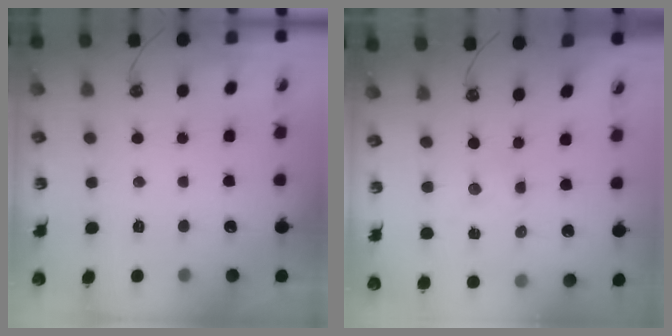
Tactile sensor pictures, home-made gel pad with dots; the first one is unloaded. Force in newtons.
{"total": 1.3, "press": 1.3, "slide": 0.2}